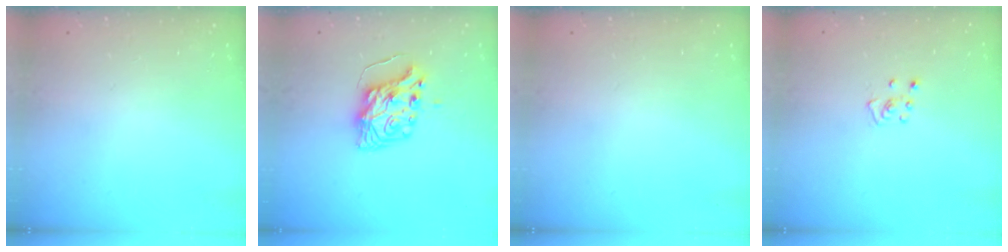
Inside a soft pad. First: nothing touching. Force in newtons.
{"total": 8.4, "press": 8.3, "slide": 0.5}
{"total": 0.0}
{"total": 4.0, "press": 4.0, "slide": 0.4}